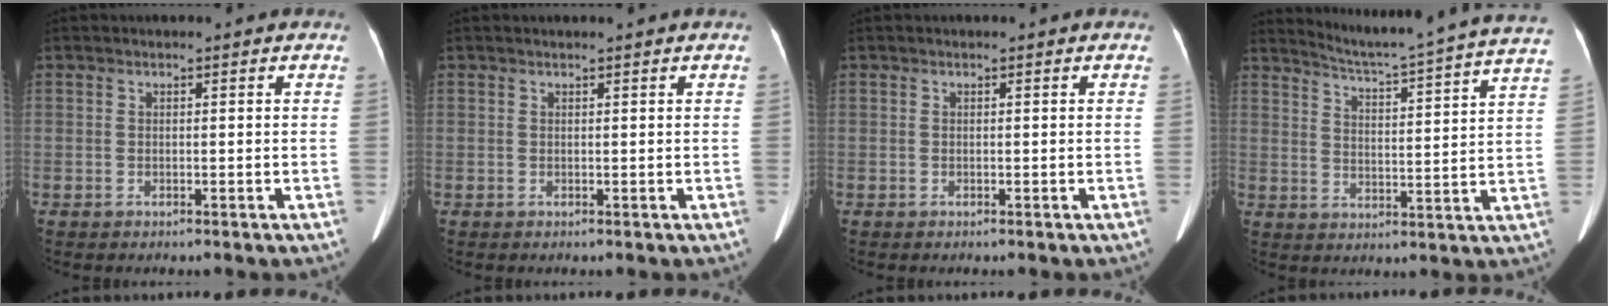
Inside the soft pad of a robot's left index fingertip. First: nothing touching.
{"total": 0.6, "force": [0.5, -0.1, 0.3], "torque": [-0.007, 0.001, 0.016]}
{"total": 0.0}
{"total": 20.8, "force": [19.2, -1.8, 7.7], "torque": [-0.130, -0.067, 0.242]}